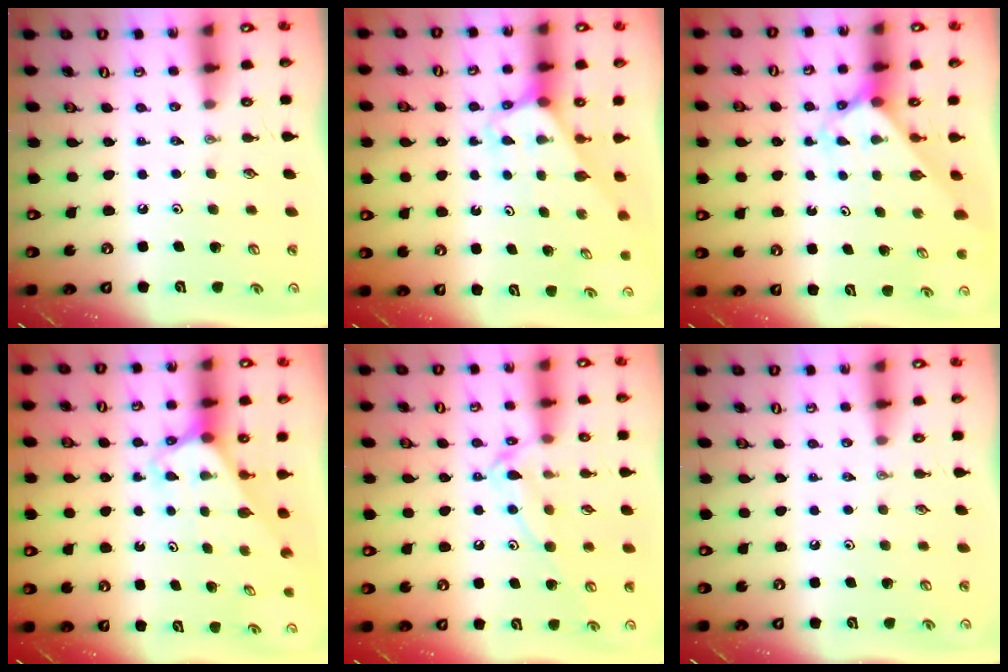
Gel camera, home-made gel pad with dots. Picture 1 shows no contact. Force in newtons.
{"total": 3.2, "press": 3.2, "slide": 0.2}
{"total": 2.6, "press": 2.6, "slide": 0.2}
{"total": 2.7, "press": 2.7, "slide": 0.2}
{"total": 11.5, "press": 11.5, "slide": 0.7}
{"total": 0.0}